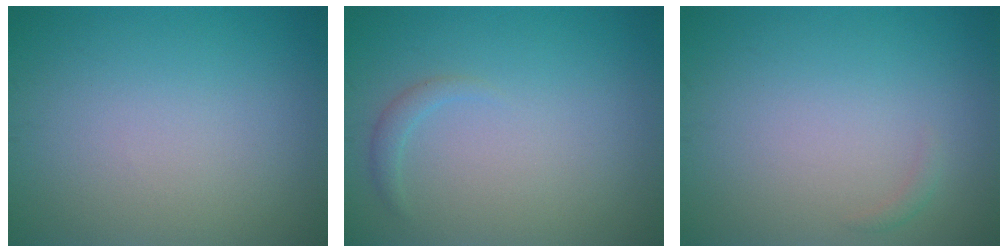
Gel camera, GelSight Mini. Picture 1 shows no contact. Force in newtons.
{"total": 1.0, "press": 1.0, "slide": 0.1}
{"total": 0.6, "press": 0.6, "slide": 0.1}